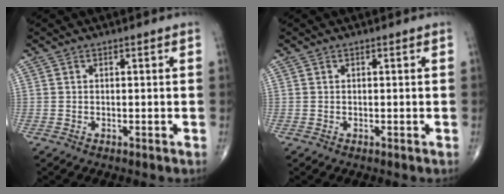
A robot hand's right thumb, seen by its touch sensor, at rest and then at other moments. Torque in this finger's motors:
{"motor_torque": [0.00, 0.00, -0.02, 0.02, 0.00]}